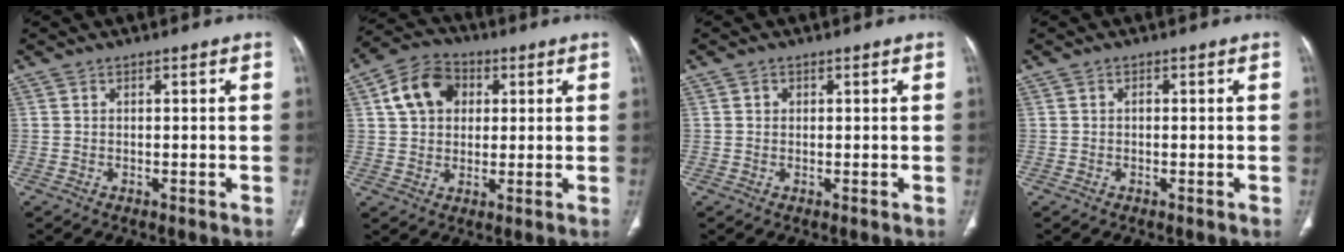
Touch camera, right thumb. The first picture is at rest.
{"total": 10.4, "force": [2.9, 7.9, 6.1], "torque": [-0.089, 0.009, 0.043]}
{"total": 0.8, "force": [0.2, 0.7, 0.3], "torque": [-0.001, 0.002, 0.002]}
{"total": 0.6, "force": [-0.1, 0.4, 0.4], "torque": [-0.005, 0.002, -0.005]}